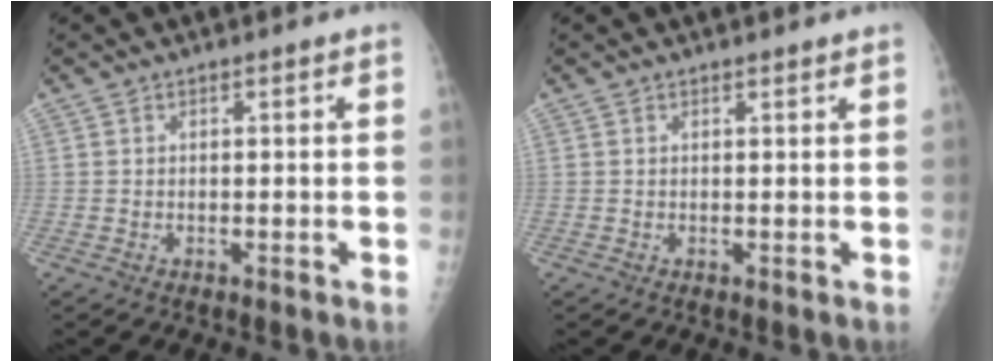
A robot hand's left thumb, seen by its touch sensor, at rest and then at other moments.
{"total": 0.8, "force": [0.7, 0.0, 0.2], "torque": [-0.002, 0.000, 0.012]}